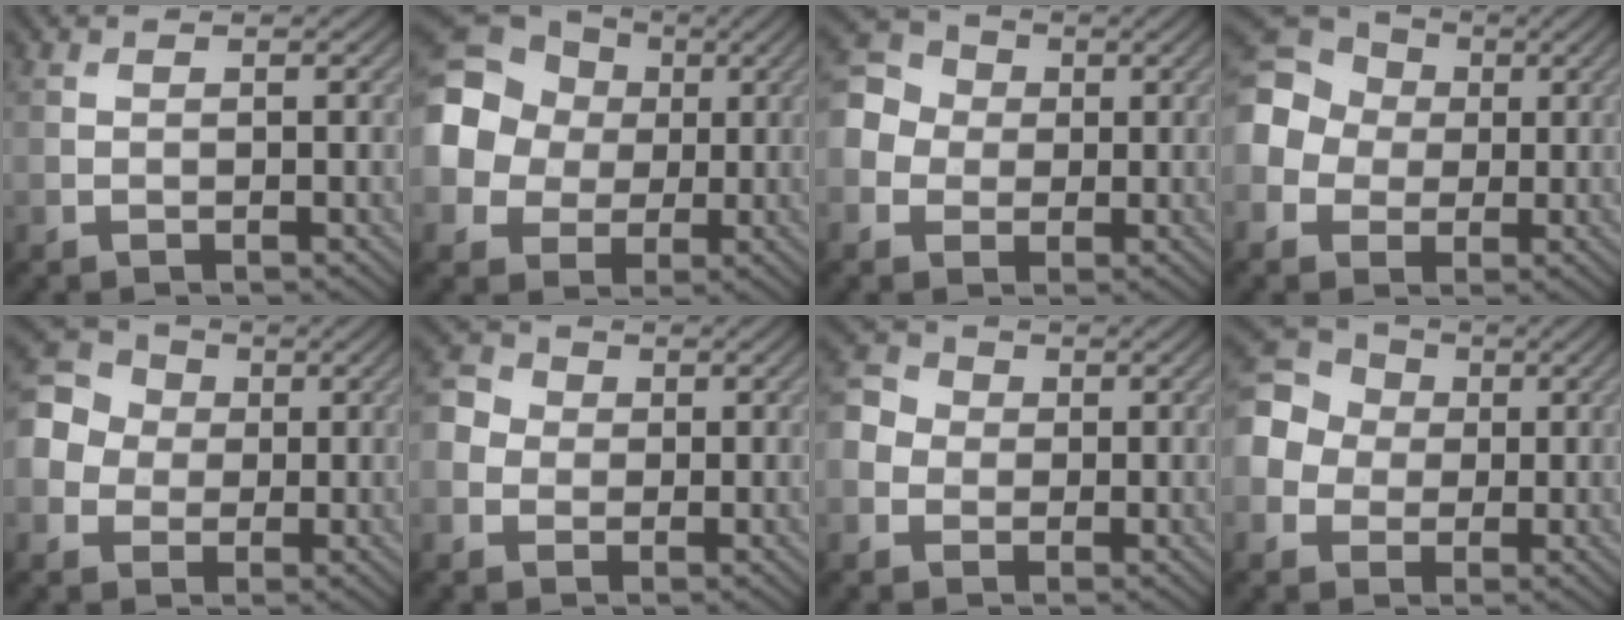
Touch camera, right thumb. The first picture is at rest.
{"total": 15.3, "force": [1.8, 13.9, 6.3], "torque": [-0.205, 0.025, 0.000]}
{"total": 7.0, "force": [-0.1, 6.4, 2.9], "torque": [-0.091, 0.012, -0.017]}
{"total": 12.0, "force": [0.4, 10.9, 5.0], "torque": [-0.165, 0.025, -0.029]}
{"total": 8.7, "force": [0.3, 7.9, 3.7], "torque": [-0.116, 0.019, -0.017]}
{"total": 3.9, "force": [-0.2, 3.6, 1.5], "torque": [-0.042, 0.006, -0.009]}
{"total": 4.4, "force": [-0.3, 4.0, 1.8], "torque": [-0.048, 0.006, -0.012]}
{"total": 9.6, "force": [0.3, 8.7, 4.0], "torque": [-0.130, 0.017, -0.025]}